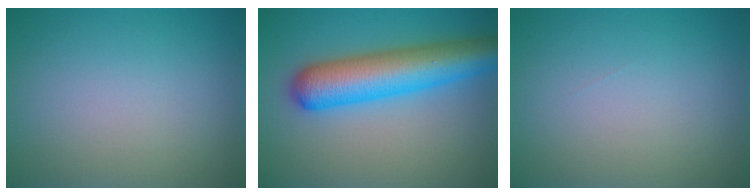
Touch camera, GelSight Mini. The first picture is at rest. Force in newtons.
{"total": 8.4, "press": 8.4, "slide": 0.3}
{"total": 0.0}